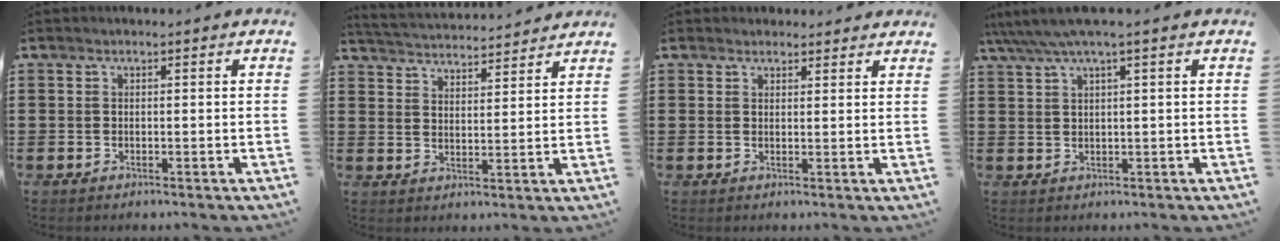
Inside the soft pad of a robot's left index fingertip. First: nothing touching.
{"total": 3.5, "force": [3.5, -0.2, -0.1], "torque": [-0.014, -0.024, 0.058]}
{"total": 2.1, "force": [2.0, 0.8, 0.0], "torque": [0.002, 0.000, 0.037]}
{"total": 3.0, "force": [1.7, -0.1, 2.5], "torque": [-0.051, 0.001, 0.030]}